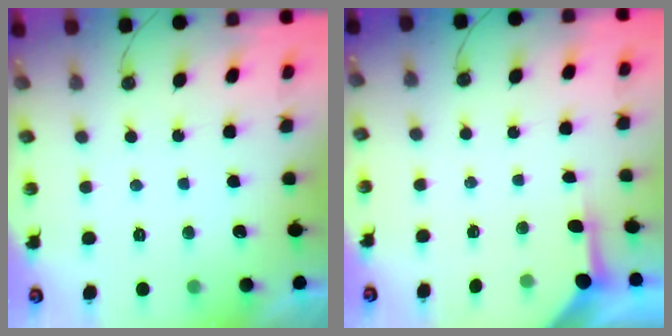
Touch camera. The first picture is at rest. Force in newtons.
{"total": 3.9, "press": 3.8, "slide": 0.4}